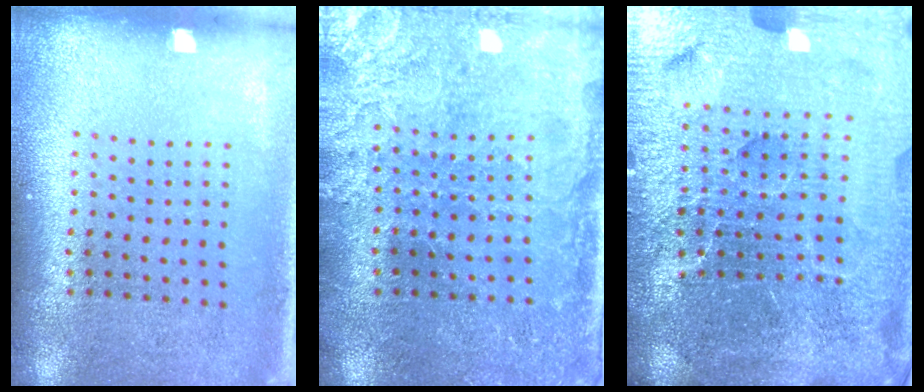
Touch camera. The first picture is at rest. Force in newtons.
{"total": 3.3, "press": 3.2, "slide": 0.8}
{"total": 7.1, "press": 6.1, "slide": 3.6}